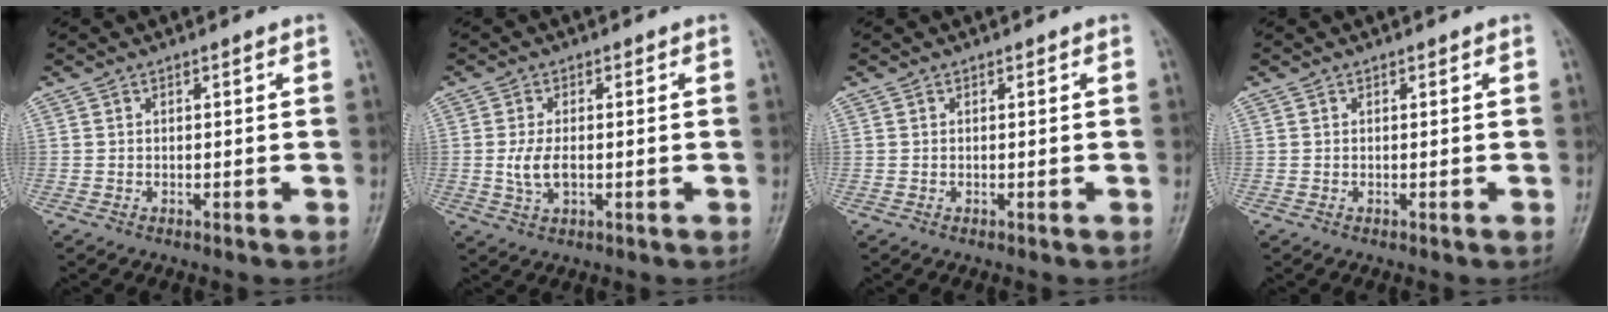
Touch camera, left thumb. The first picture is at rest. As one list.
[{"total": 4.4, "force": [-0.3, 2.5, 3.6], "torque": [-0.075, -0.005, -0.007]}, {"total": 0.0}, {"total": 0.0}]